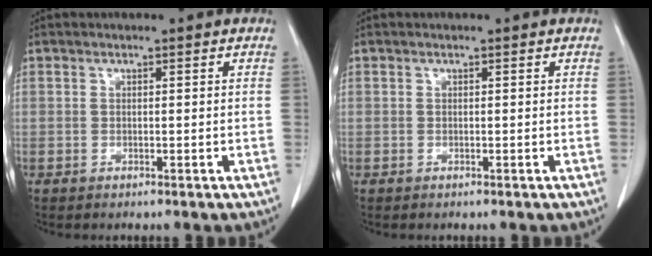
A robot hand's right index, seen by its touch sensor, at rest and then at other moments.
{"total": 0.0}